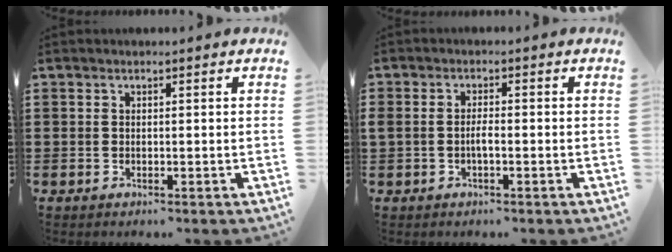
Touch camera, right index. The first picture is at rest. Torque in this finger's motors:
{"motor_torque": [1.62, 0.52, 0.50, 0.12]}